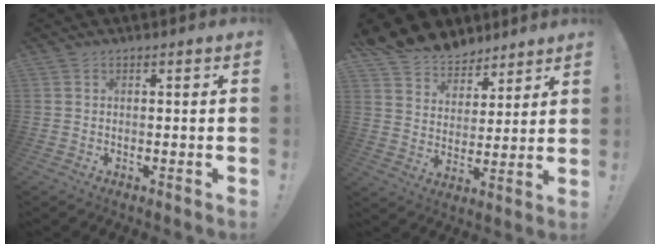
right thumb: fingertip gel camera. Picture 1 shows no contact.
{"total": 9.5, "force": [7.5, 5.7, 0.9], "torque": [-0.028, -0.060, 0.149]}